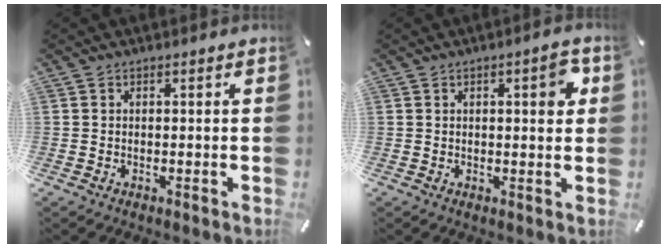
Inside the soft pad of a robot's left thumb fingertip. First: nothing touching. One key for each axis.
{"total": 5.0, "fx": 1.6, "fy": 1.8, "fz": 4.4, "tx": -0.048, "ty": -0.008, "tz": 0.016}